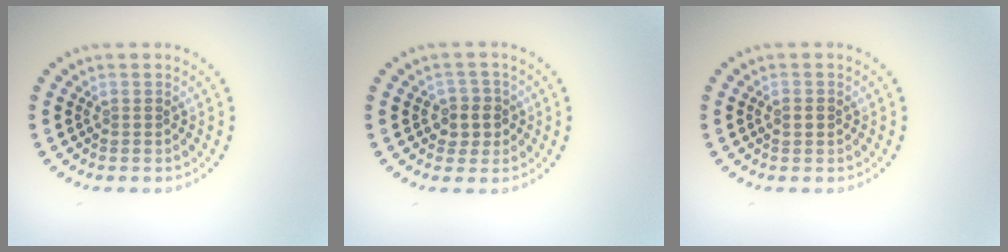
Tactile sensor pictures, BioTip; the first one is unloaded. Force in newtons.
{"total": 2.3, "press": 2.1, "slide": 0.9}
{"total": 1.5, "press": 1.5, "slide": 0.1}